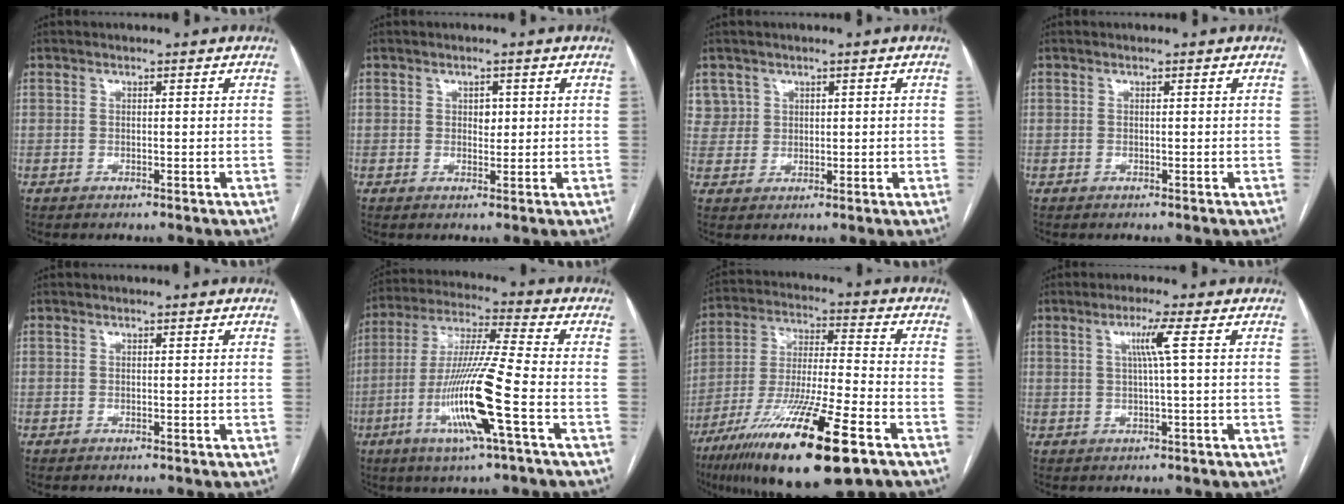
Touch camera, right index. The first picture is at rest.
{"total": 1.6, "force": [0.4, 1.1, 1.1], "torque": [-0.012, 0.000, 0.005]}
{"total": 3.5, "force": [1.7, 3.1, -0.3], "torque": [0.022, 0.008, 0.031]}
{"total": 0.0}
{"total": 0.0}
{"total": 14.9, "force": [-5.1, -0.6, 14.0], "torque": [-0.283, -0.013, -0.101]}
{"total": 21.4, "force": [-12.2, 2.0, 17.5], "torque": [-0.315, -0.048, -0.213]}
{"total": 3.7, "force": [0.9, -1.0, 3.5], "torque": [-0.069, 0.002, 0.017]}